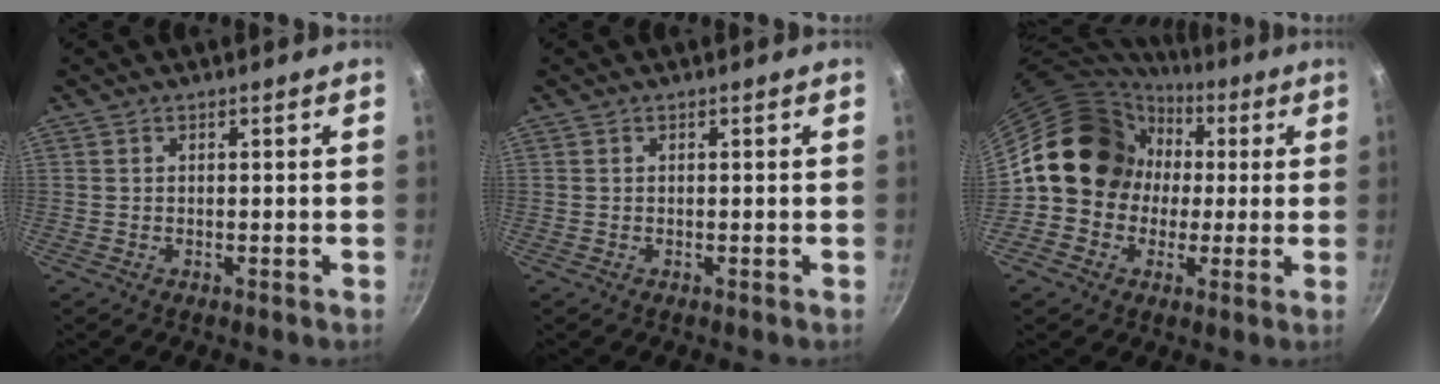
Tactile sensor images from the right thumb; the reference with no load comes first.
{"total": 0.0}
{"total": 15.7, "force": [1.4, 13.7, 7.6], "torque": [-0.085, 0.037, 0.012]}